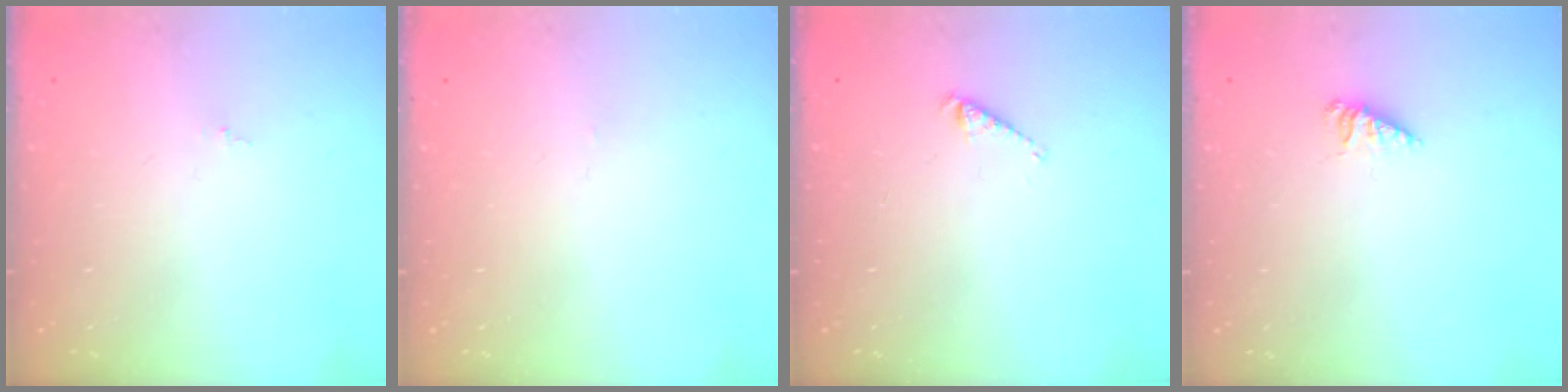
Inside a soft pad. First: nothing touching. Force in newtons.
{"total": 0.0}
{"total": 2.4, "press": 2.4, "slide": 0.5}
{"total": 2.4, "press": 2.4, "slide": 0.1}